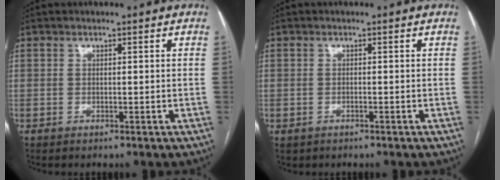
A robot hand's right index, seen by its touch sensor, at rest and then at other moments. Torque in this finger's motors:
{"motor_torque": [-0.09, 0.17, -0.16, -0.01]}